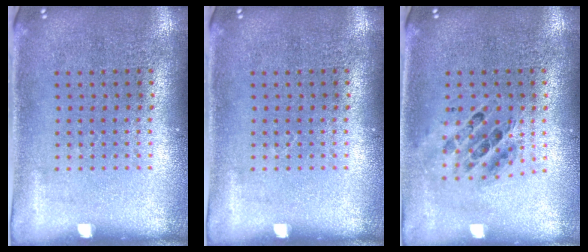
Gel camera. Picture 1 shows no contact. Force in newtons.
{"total": 0.0}
{"total": 0.7, "press": 0.6, "slide": 0.2}